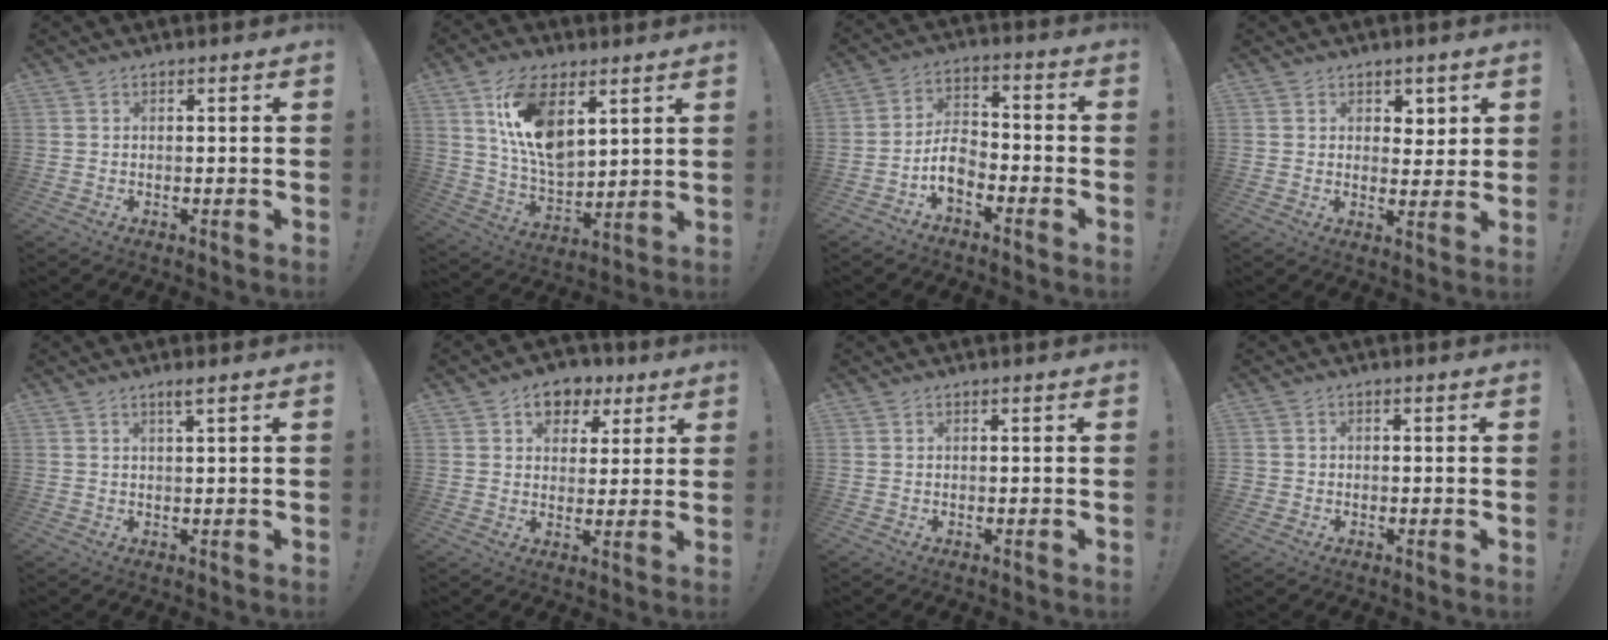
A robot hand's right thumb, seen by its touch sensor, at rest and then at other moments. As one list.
[{"total": 15.9, "force": [7.5, 8.7, 10.9], "torque": [-0.211, -0.032, 0.136]}, {"total": 8.0, "force": [-4.5, 4.6, 4.6], "torque": [-0.092, 0.024, -0.080]}, {"total": 4.5, "force": [2.9, 3.4, 0.8], "torque": [0.003, -0.021, 0.051]}, {"total": 2.2, "force": [1.2, -0.2, 1.8], "torque": [-0.037, 0.000, 0.019]}, {"total": 7.5, "force": [3.6, 5.9, 2.9], "torque": [-0.038, -0.013, 0.068]}, {"total": 0.0}, {"total": 1.3, "force": [-0.5, 1.2, 0.2], "torque": [-0.003, 0.006, -0.009]}]